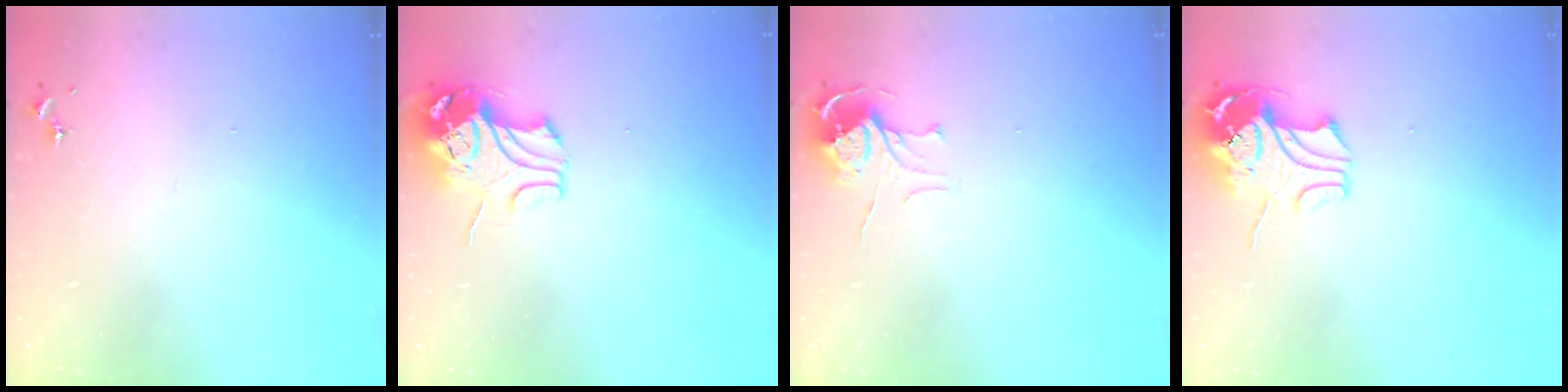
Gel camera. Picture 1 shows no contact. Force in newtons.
{"total": 9.8, "press": 9.7, "slide": 1.4}
{"total": 7.0, "press": 7.0, "slide": 0.6}
{"total": 10.6, "press": 10.6, "slide": 0.8}